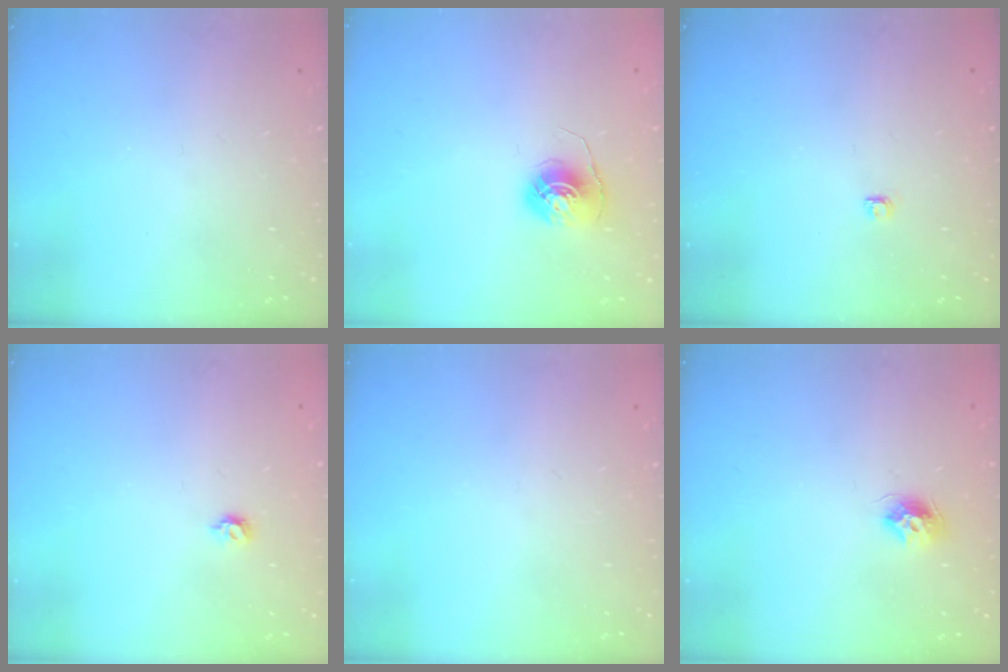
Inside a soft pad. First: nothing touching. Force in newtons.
{"total": 6.0, "press": 6.0, "slide": 0.5}
{"total": 2.8, "press": 2.8, "slide": 0.4}
{"total": 4.1, "press": 4.0, "slide": 0.8}
{"total": 0.0}
{"total": 8.4, "press": 8.3, "slide": 0.7}